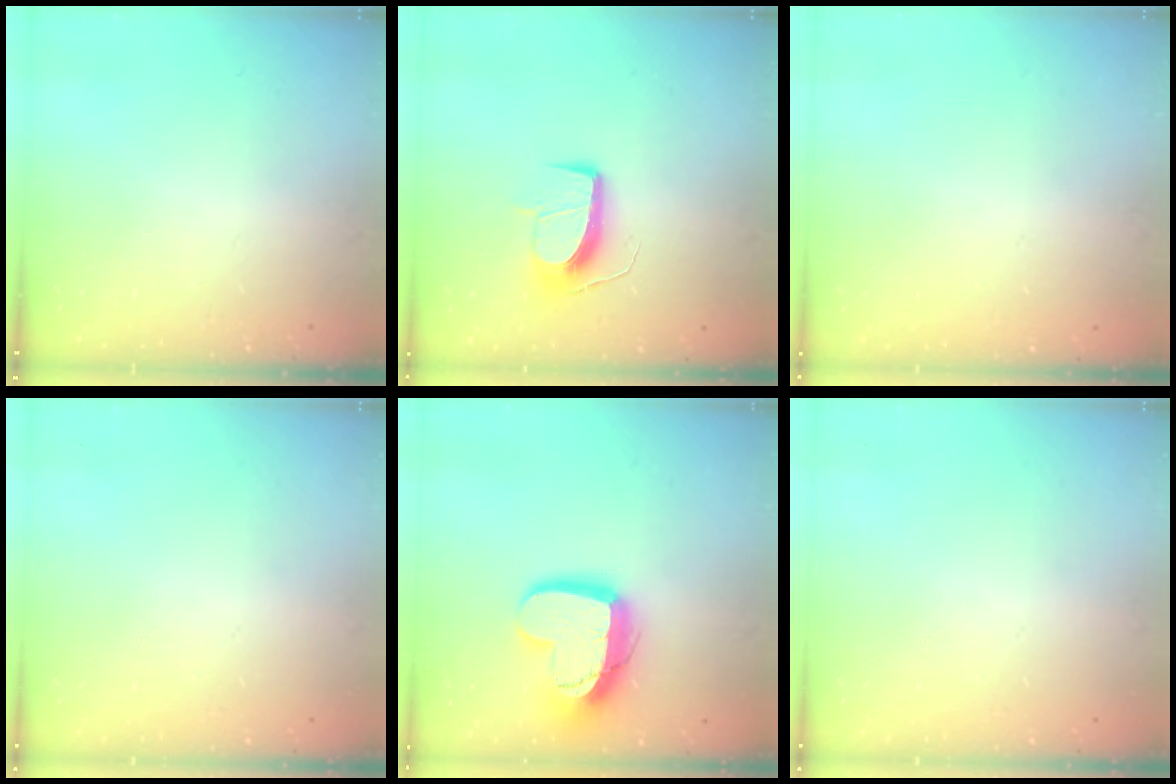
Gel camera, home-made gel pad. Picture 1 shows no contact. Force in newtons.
{"total": 11.3, "press": 11.3, "slide": 0.7}
{"total": 0.0}
{"total": 0.0}
{"total": 16.2, "press": 16.1, "slide": 1.3}
{"total": 0.0}